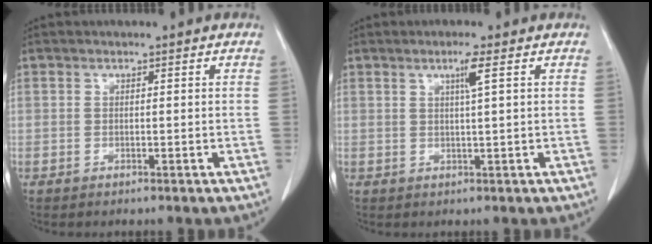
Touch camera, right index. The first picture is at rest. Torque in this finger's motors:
{"motor_torque": [0.21, 0.21, 0.02, 0.03]}